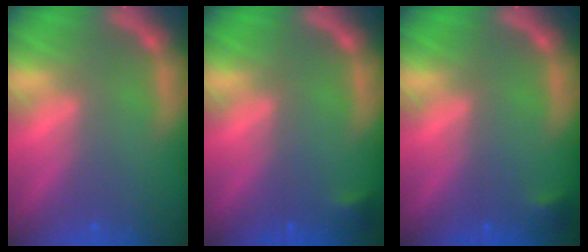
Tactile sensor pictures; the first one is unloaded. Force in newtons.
{"total": 0.9}
{"total": 0.9}